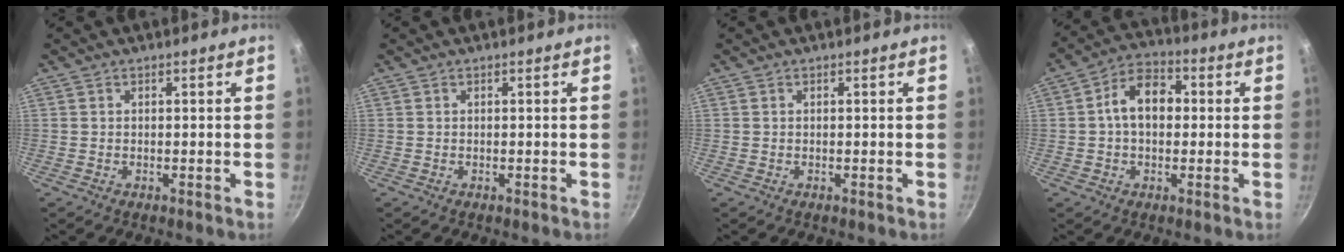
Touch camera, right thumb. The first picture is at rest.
{"total": 0.0}
{"total": 0.0}
{"total": 9.4, "force": [0.6, 6.5, 6.7], "torque": [-0.080, 0.026, -0.004]}